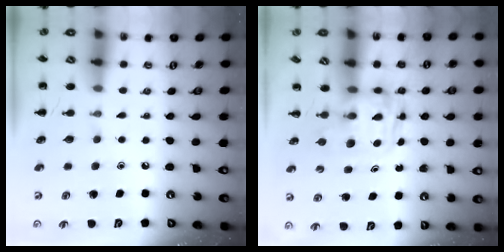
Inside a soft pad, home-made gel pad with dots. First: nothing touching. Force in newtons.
{"total": 2.7, "press": 2.7, "slide": 0.2}